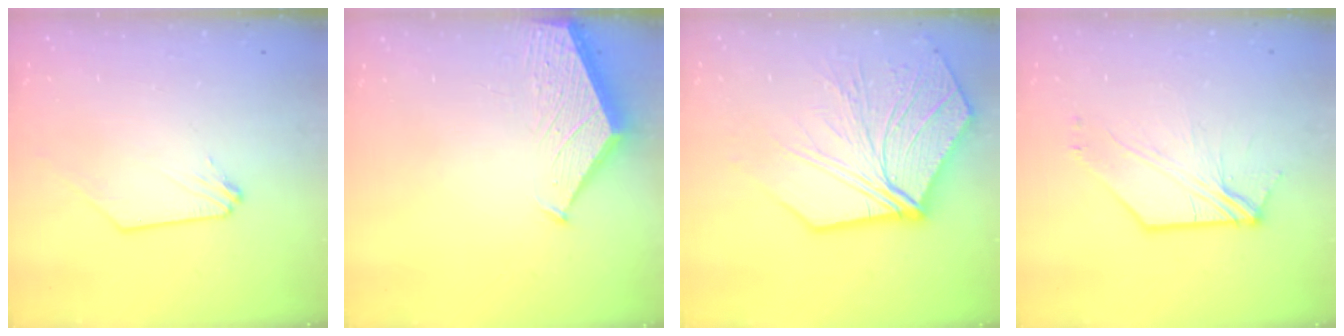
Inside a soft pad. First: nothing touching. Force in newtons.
{"total": 2.1, "press": 2.1, "slide": 0.2}
{"total": 18.9, "press": 18.7, "slide": 2.2}
{"total": 6.3, "press": 6.2, "slide": 0.8}